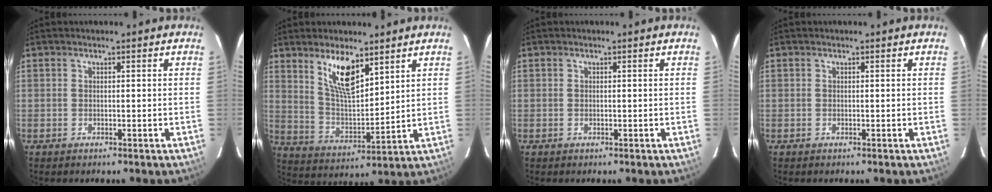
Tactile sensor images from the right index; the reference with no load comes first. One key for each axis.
{"total": 10.2, "fx": 6.4, "fy": 3.5, "fz": 7.2, "tx": -0.130, "ty": -0.001, "tz": 0.133}
{"total": 0.0}
{"total": 0.0}